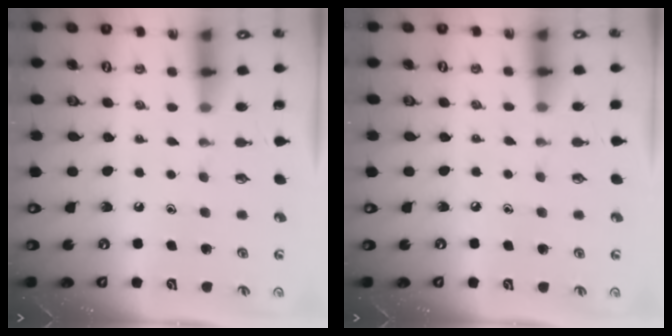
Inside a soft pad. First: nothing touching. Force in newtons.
{"total": 2.3, "press": 2.3, "slide": 0.4}